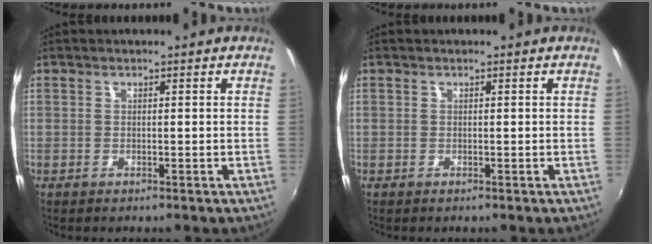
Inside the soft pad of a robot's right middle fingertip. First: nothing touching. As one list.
[{"total": 0.0}]